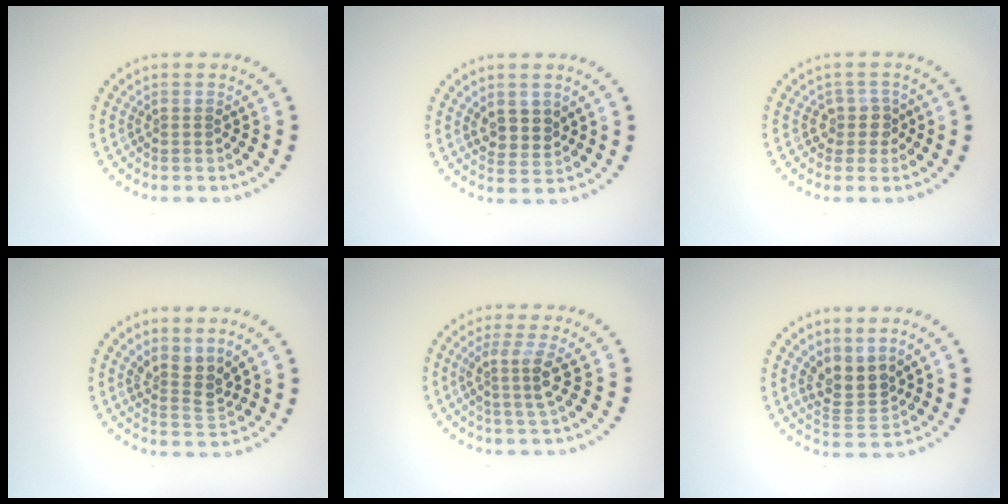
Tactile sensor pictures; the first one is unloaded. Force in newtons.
{"total": 2.3, "press": 2.2, "slide": 0.8}
{"total": 1.8, "press": 1.4, "slide": 1.2}
{"total": 2.7, "press": 2.0, "slide": 1.8}
{"total": 2.9, "press": 2.1, "slide": 2.0}
{"total": 3.3, "press": 2.9, "slide": 1.7}